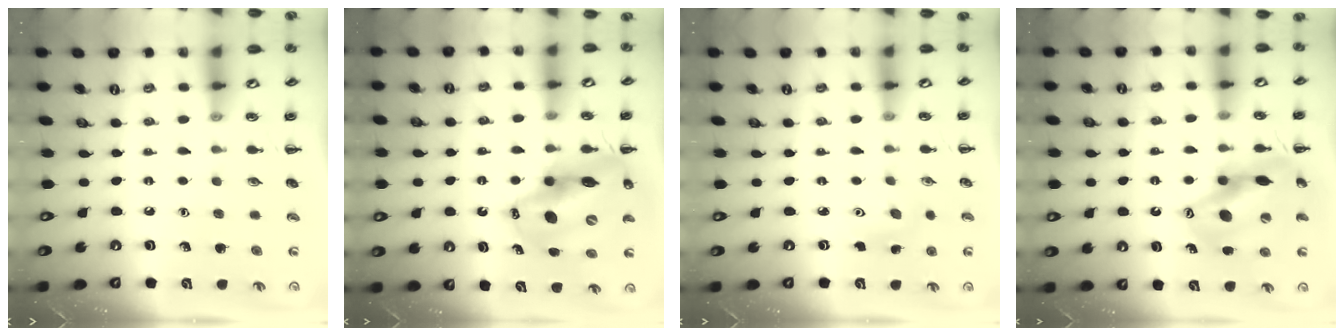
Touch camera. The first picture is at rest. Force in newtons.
{"total": 16.1, "press": 15.4, "slide": 4.6}
{"total": 4.1, "press": 3.9, "slide": 1.2}
{"total": 14.5, "press": 13.9, "slide": 4.3}